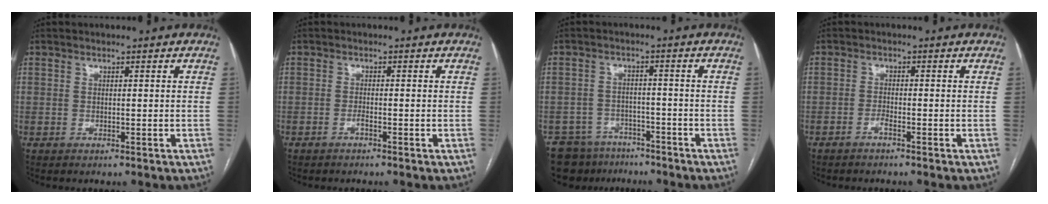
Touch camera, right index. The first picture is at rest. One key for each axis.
{"total": 0.9, "fx": -0.7, "fy": 0.0, "fz": 0.6, "tx": -0.010, "ty": 0.001, "tz": -0.013}
{"total": 8.9, "fx": -7.3, "fy": 5.0, "fz": 0.8, "tx": -0.014, "ty": 0.011, "tz": -0.106}
{"total": 1.2, "fx": -1.0, "fy": 0.0, "fz": 0.8, "tx": -0.014, "ty": 0.002, "tz": -0.021}